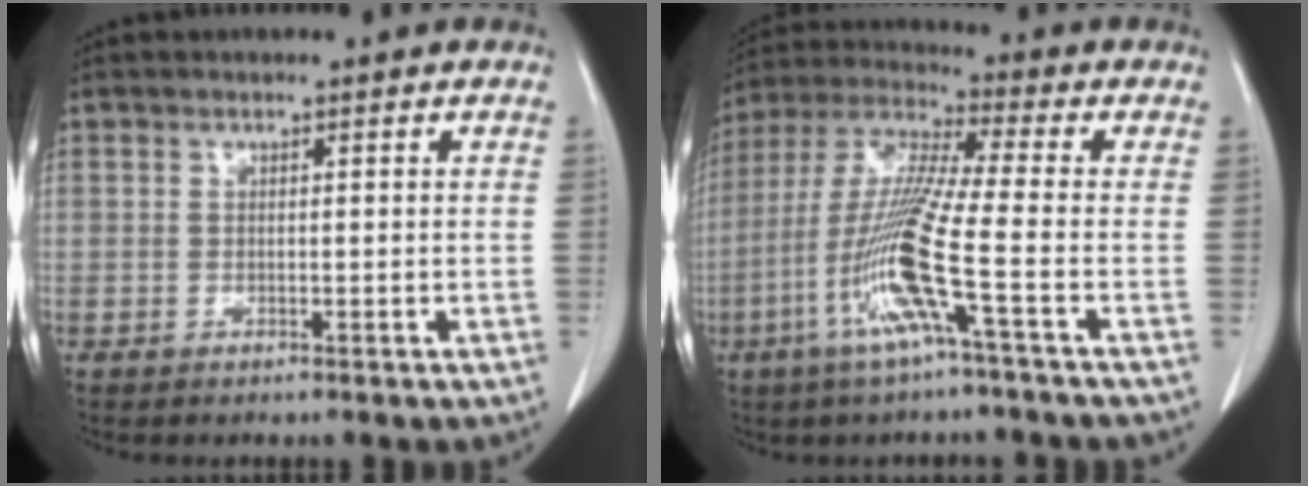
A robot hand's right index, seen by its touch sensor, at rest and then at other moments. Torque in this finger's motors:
{"motor_torque": [2.14, 0.01, 0.38, 0.11]}